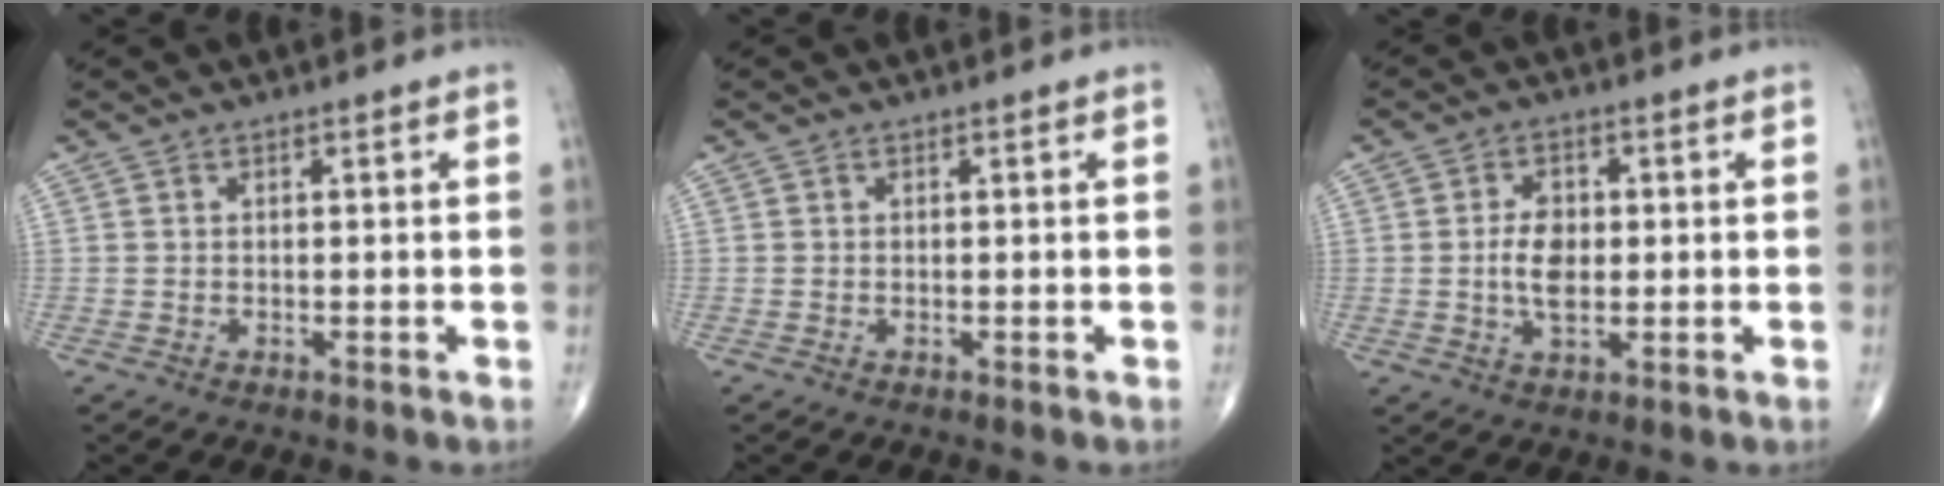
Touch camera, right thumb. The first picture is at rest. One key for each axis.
{"total": 0.0}
{"total": 5.8, "fx": -0.1, "fy": 3.5, "fz": 4.6, "tx": -0.078, "ty": -0.001, "tz": -0.003}